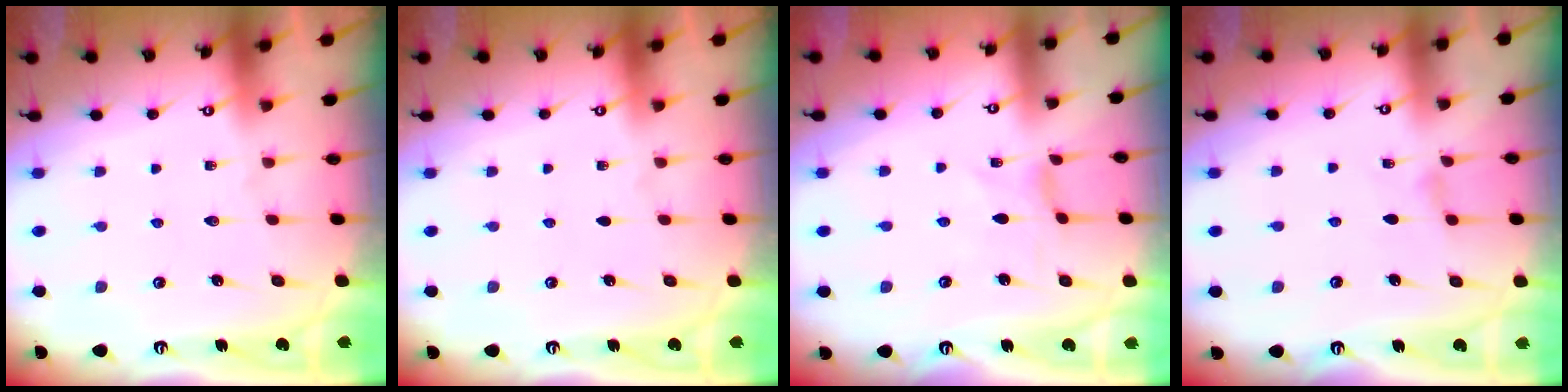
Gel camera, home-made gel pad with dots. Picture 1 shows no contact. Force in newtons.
{"total": 0.0}
{"total": 0.0}
{"total": 1.5, "press": 1.5, "slide": 0.4}